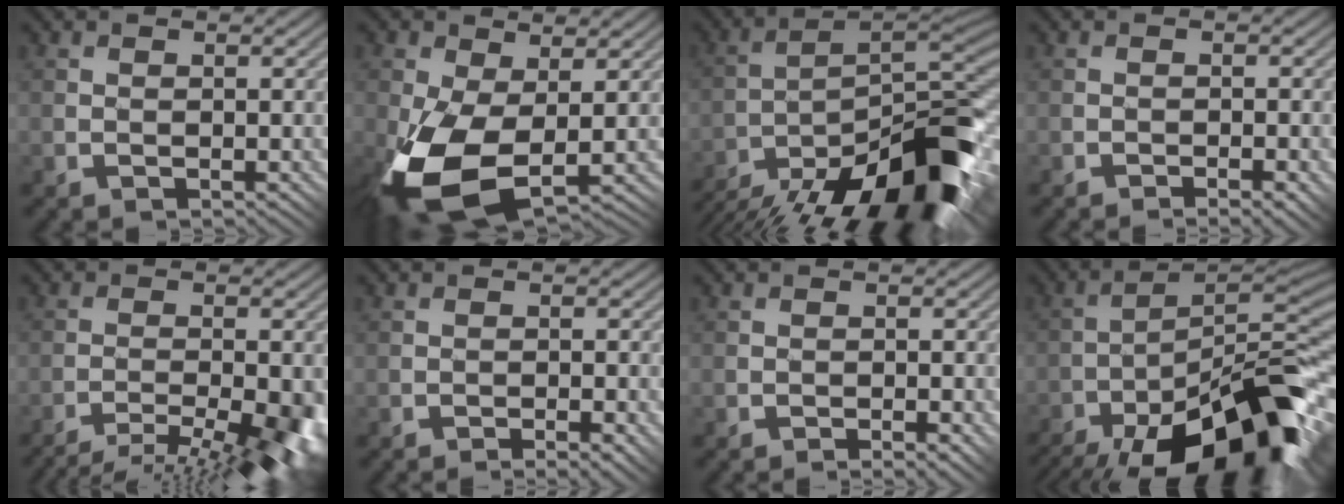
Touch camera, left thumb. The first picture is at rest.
{"total": 10.9, "force": [-2.2, 5.9, 9.0], "torque": [-0.218, -0.026, -0.036]}
{"total": 17.8, "force": [-13.1, 4.5, 11.2], "torque": [-0.148, -0.008, -0.216]}
{"total": 2.2, "force": [-1.7, 0.7, 1.2], "torque": [-0.011, 0.005, -0.022]}
{"total": 8.6, "force": [-6.4, 1.0, 5.6], "torque": [-0.090, -0.003, -0.094]}
{"total": 2.6, "force": [-2.0, 0.8, 1.5], "torque": [-0.018, 0.005, -0.025]}
{"total": 1.9, "force": [-1.5, 0.6, 1.0], "torque": [-0.008, 0.004, -0.020]}
{"total": 19.4, "force": [-13.2, 5.8, 12.9], "torque": [-0.168, -0.009, -0.211]}